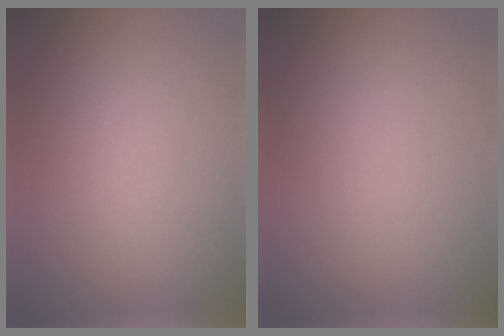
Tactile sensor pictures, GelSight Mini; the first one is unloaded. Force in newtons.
{"total": 0.0}